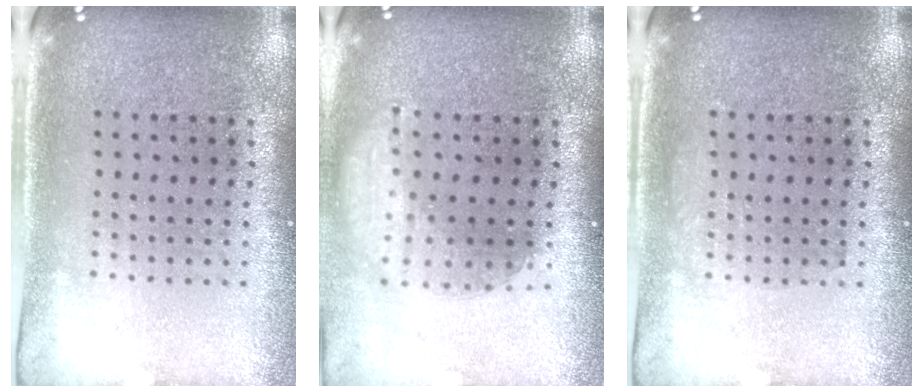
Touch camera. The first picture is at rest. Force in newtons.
{"total": 1.7, "press": 1.3, "slide": 1.1}
{"total": 0.6, "press": 0.6, "slide": 0.1}